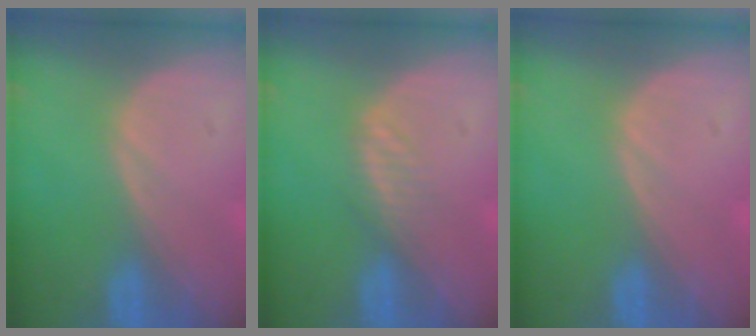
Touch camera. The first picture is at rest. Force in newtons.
{"total": 2.0, "press": 2.0, "slide": 0.2}
{"total": 0.5, "press": 0.1, "slide": 0.5}